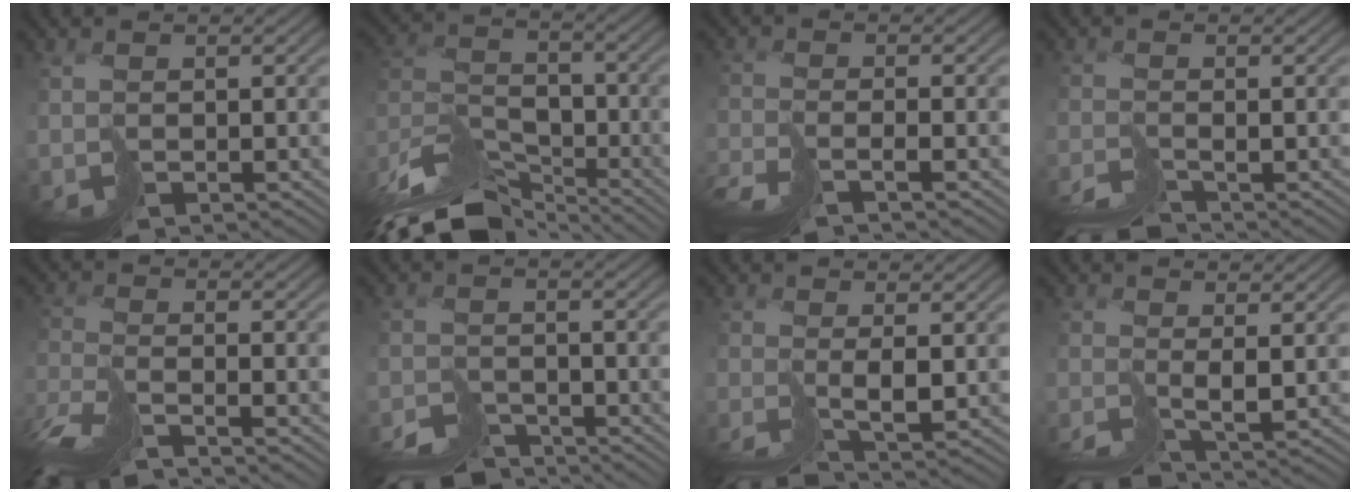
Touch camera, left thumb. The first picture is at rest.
{"total": 12.6, "force": [-10.8, 4.1, 5.0], "torque": [-0.126, -0.009, -0.196]}
{"total": 3.2, "force": [-2.9, -0.9, 1.0], "torque": [-0.020, -0.003, -0.061]}
{"total": 3.9, "force": [-3.8, -0.7, 0.6], "torque": [0.004, 0.001, -0.070]}
{"total": 7.2, "force": [-6.6, 0.3, 3.0], "torque": [-0.062, -0.006, -0.128]}
{"total": 6.7, "force": [-6.5, 1.3, 1.1], "torque": [-0.002, -0.010, -0.104]}
{"total": 2.9, "force": [-1.9, -0.6, 2.0], "torque": [-0.028, -0.004, -0.039]}
{"total": 2.9, "force": [-2.2, -0.3, 1.9], "torque": [-0.022, -0.008, -0.041]}